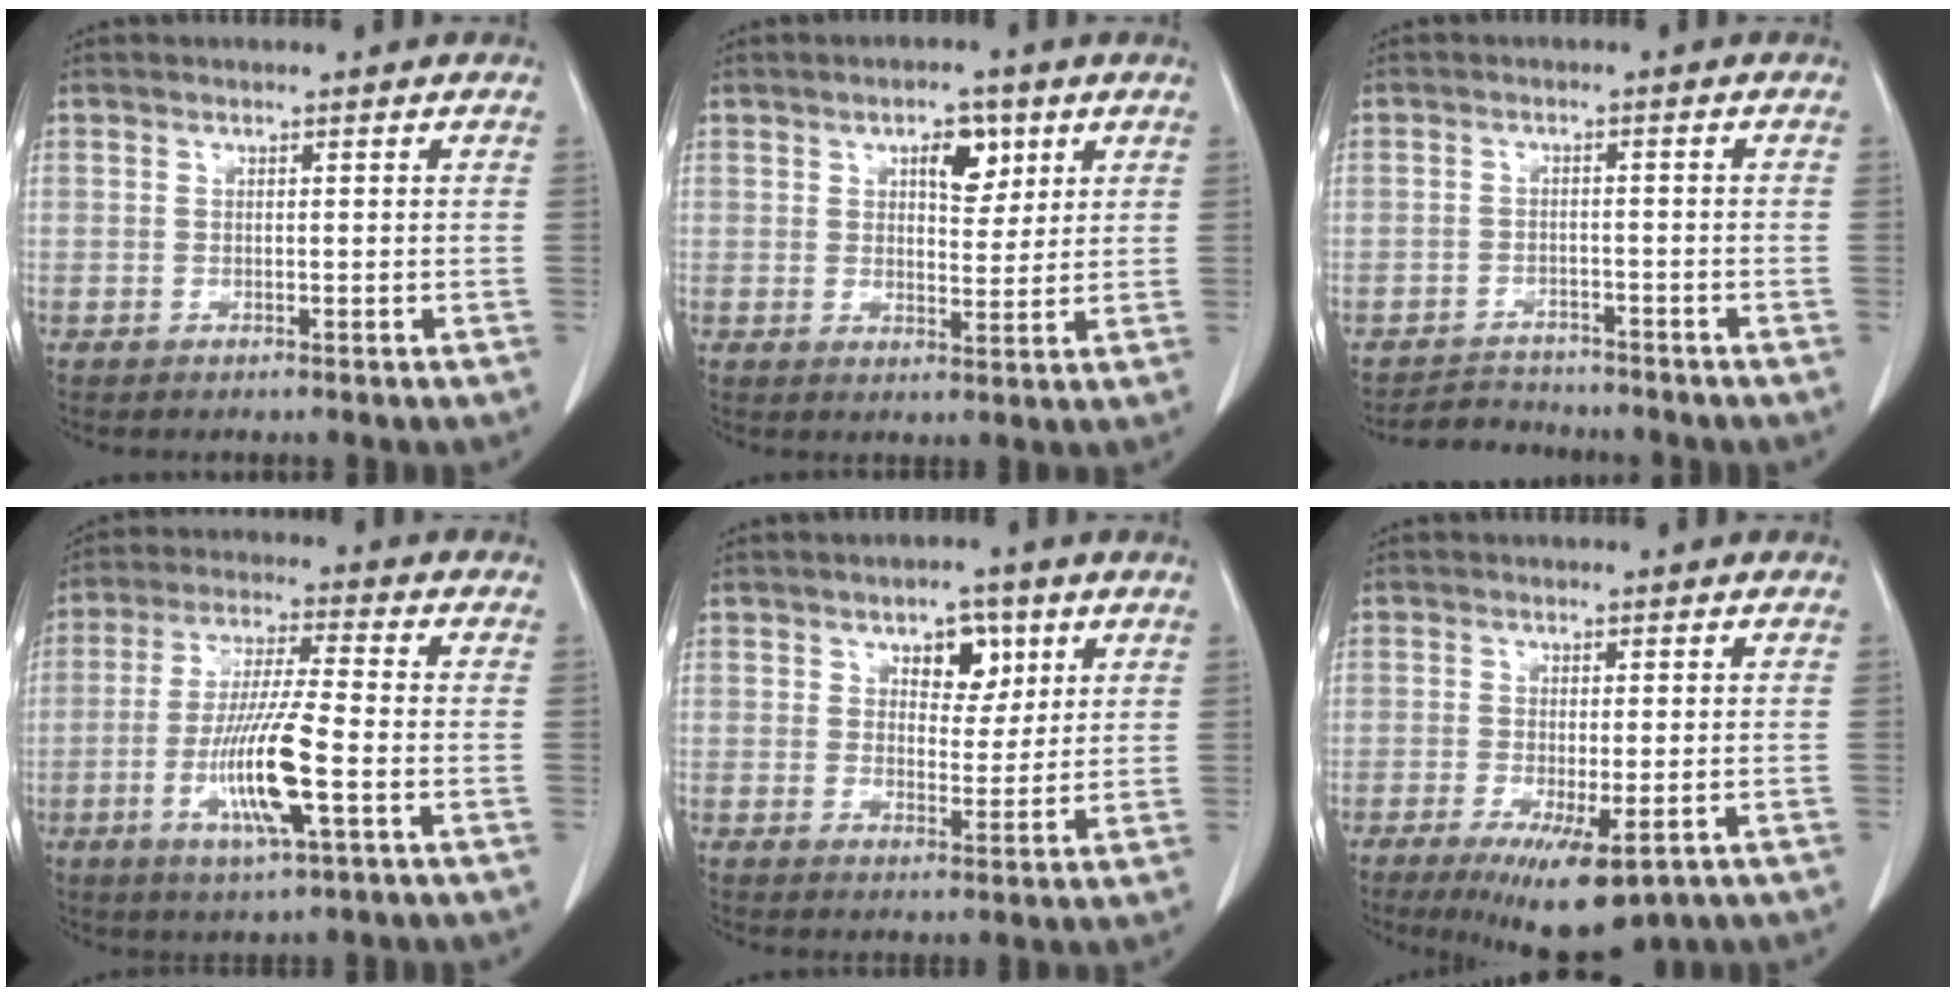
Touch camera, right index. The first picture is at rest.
{"total": 5.3, "force": [2.6, 2.5, 4.0], "torque": [-0.060, 0.005, 0.040]}
{"total": 4.0, "force": [-3.8, 1.1, -0.8], "torque": [0.014, -0.002, -0.062]}
{"total": 12.0, "force": [-3.5, 0.6, 11.5], "torque": [-0.225, -0.014, -0.067]}
{"total": 5.6, "force": [2.7, 3.2, 3.6], "torque": [-0.045, 0.008, 0.041]}
{"total": 9.4, "force": [-5.4, 2.4, 7.3], "torque": [-0.107, -0.022, -0.079]}